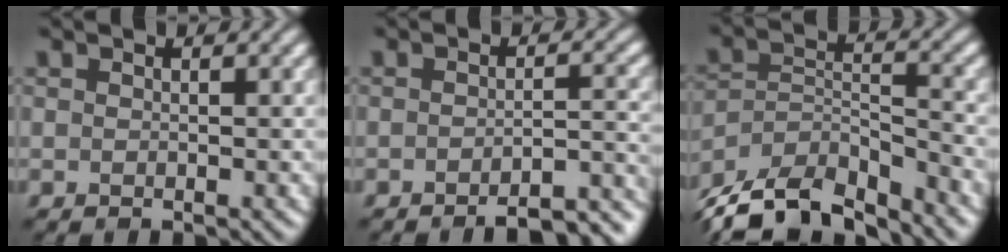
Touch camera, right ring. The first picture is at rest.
{"total": 5.9, "force": [-4.7, 1.3, 3.2], "torque": [-0.033, 0.010, -0.053]}
{"total": 10.6, "force": [-9.2, 3.4, 4.1], "torque": [-0.079, -0.014, -0.153]}